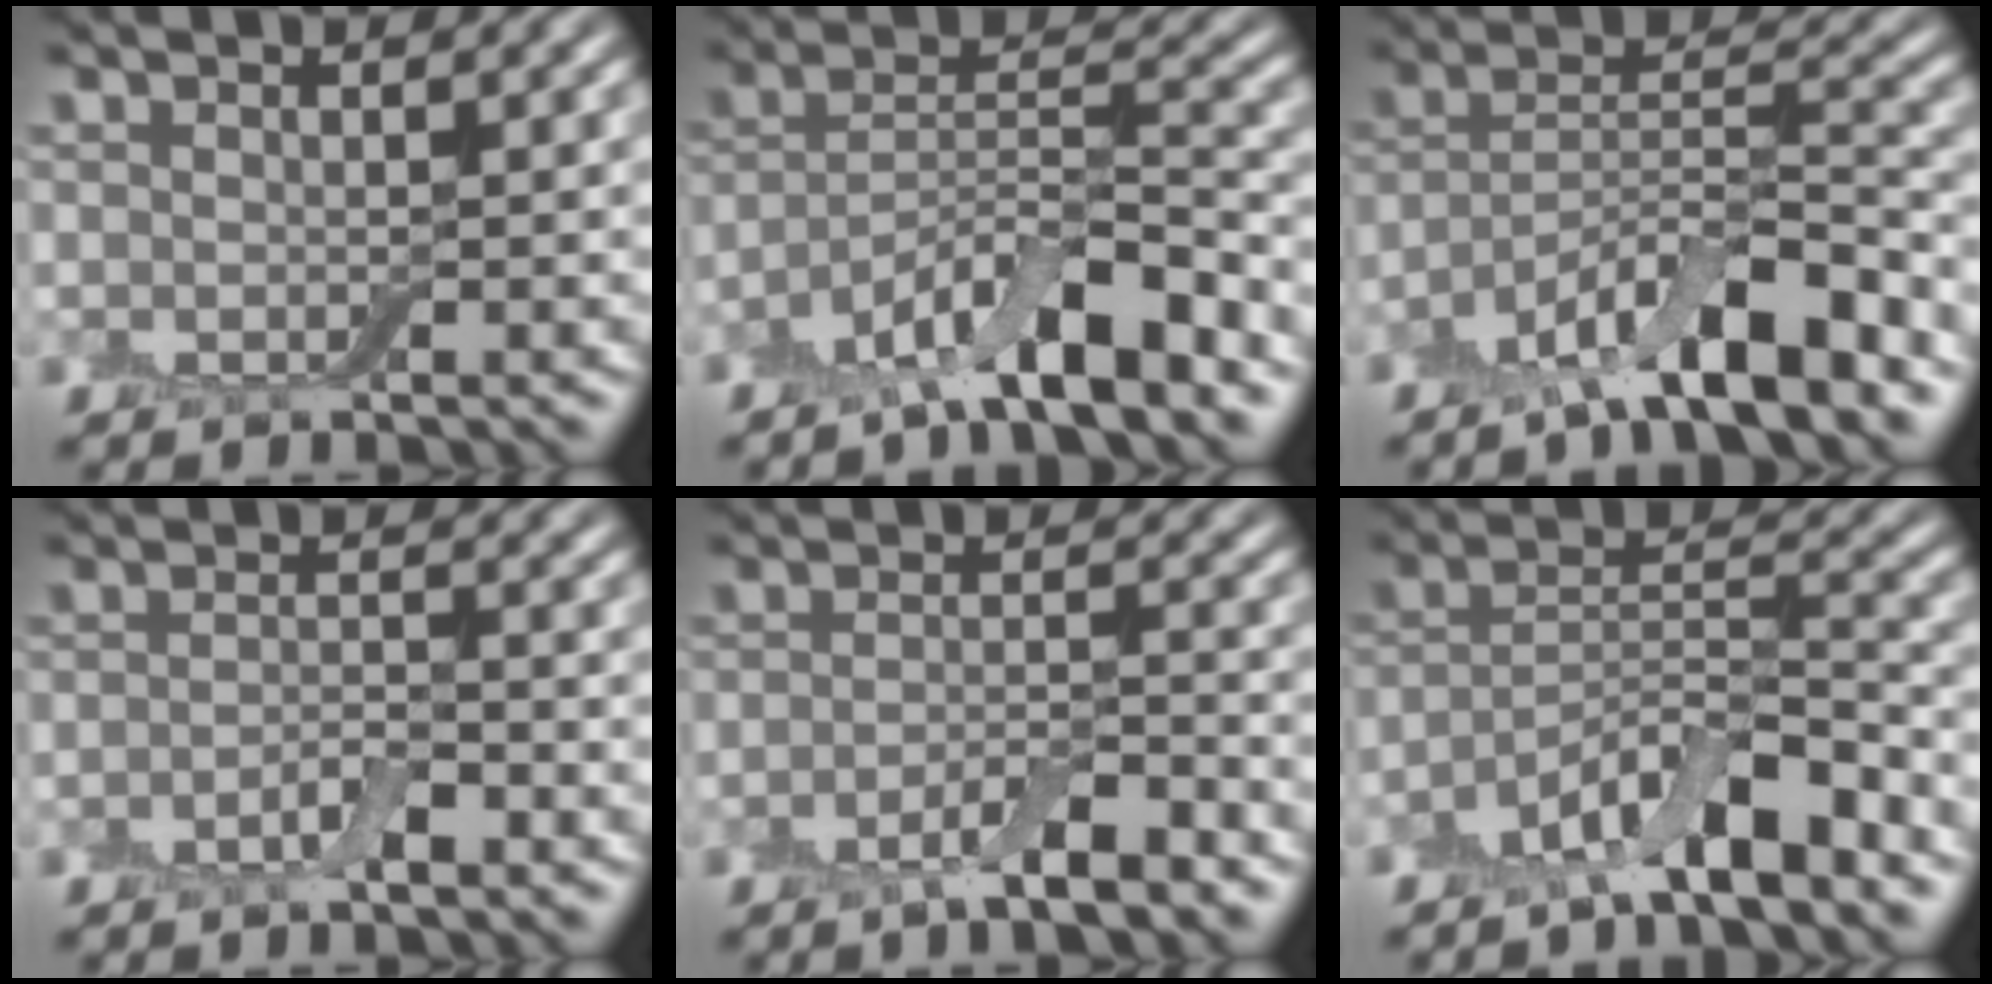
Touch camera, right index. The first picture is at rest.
{"total": 7.6, "force": [-5.0, 1.6, 5.5], "torque": [-0.093, 0.008, -0.090]}
{"total": 8.6, "force": [-5.6, 1.9, 6.2], "torque": [-0.103, 0.008, -0.100]}
{"total": 2.1, "force": [-1.1, 0.7, 1.6], "torque": [-0.033, 0.001, -0.023]}
{"total": 3.6, "force": [-2.3, 0.7, 2.7], "torque": [-0.048, 0.005, -0.045]}
{"total": 6.5, "force": [-4.3, 1.5, 4.6], "torque": [-0.082, 0.005, -0.081]}